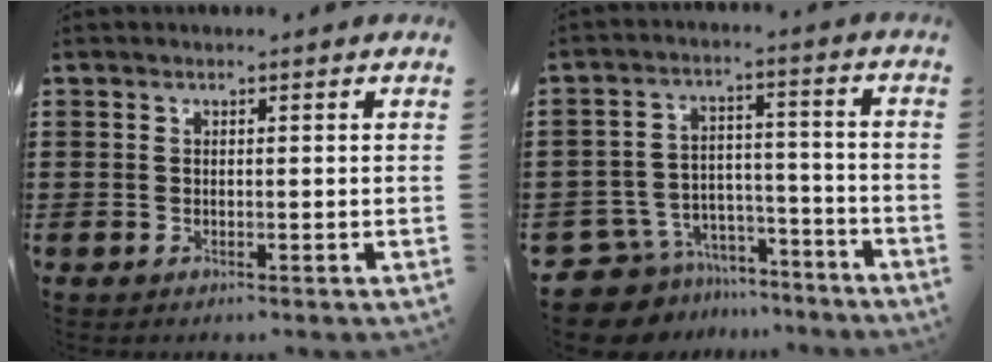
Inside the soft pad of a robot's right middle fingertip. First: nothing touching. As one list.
[{"total": 9.1, "force": [-8.6, 2.7, 0.7], "torque": [-0.027, 0.023, -0.172]}]